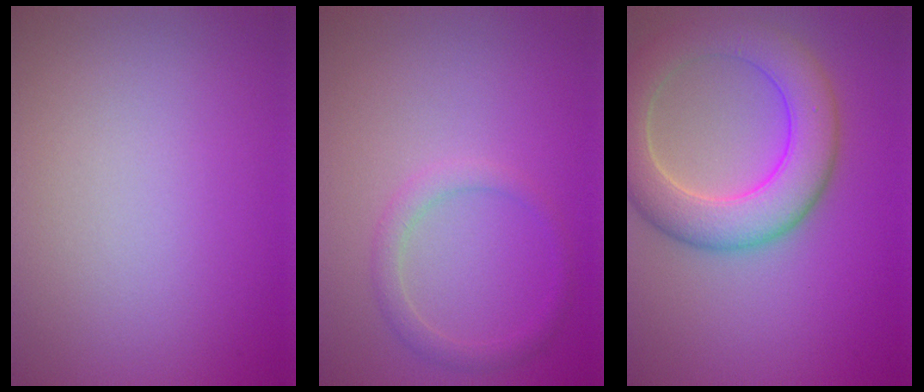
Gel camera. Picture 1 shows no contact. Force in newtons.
{"total": 1.7, "press": 1.7, "slide": 0.1}
{"total": 7.3, "press": 7.3, "slide": 0.4}